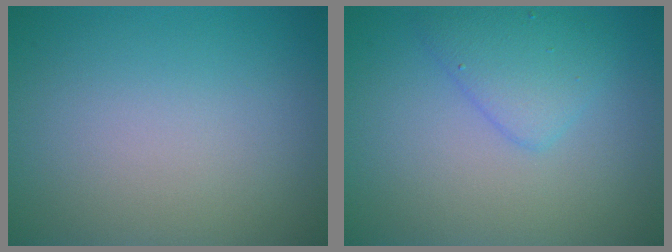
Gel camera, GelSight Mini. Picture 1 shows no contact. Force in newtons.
{"total": 2.9, "press": 2.9, "slide": 0.1}